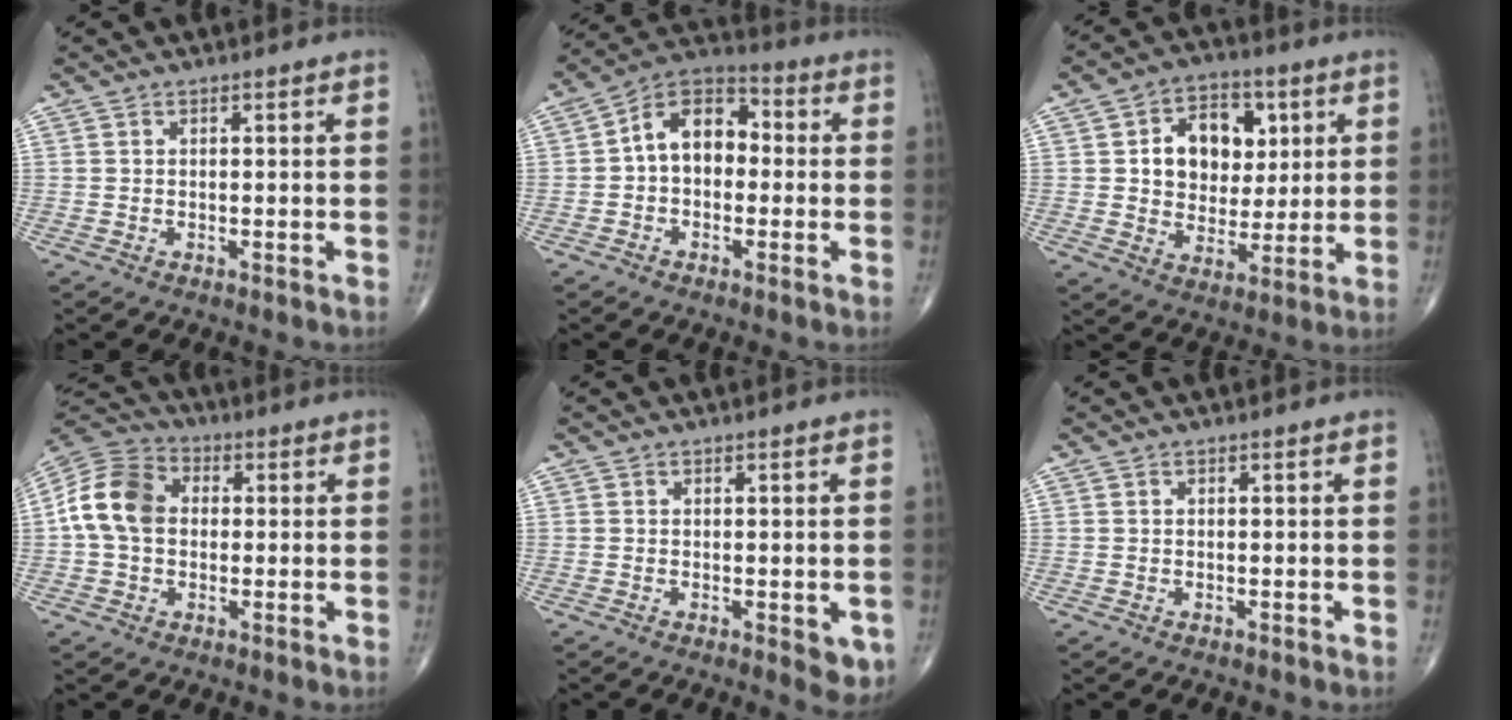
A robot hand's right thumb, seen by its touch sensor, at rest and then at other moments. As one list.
[{"total": 11.1, "force": [0.2, 7.7, 8.1], "torque": [-0.103, 0.038, -0.015]}, {"total": 13.2, "force": [3.2, 9.9, 8.1], "torque": [-0.067, -0.003, 0.054]}, {"total": 11.4, "force": [0.5, 8.6, 7.5], "torque": [-0.138, 0.029, -0.002]}, {"total": 4.1, "force": [-1.1, 1.8, 3.5], "torque": [-0.024, -0.007, -0.013]}, {"total": 0.0}]